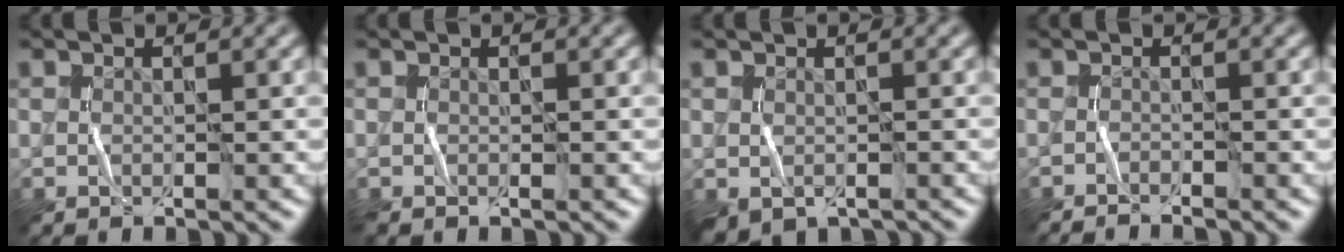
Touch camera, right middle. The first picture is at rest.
{"total": 0.5, "force": [-0.3, 0.1, 0.4], "torque": [-0.008, -0.002, -0.005]}
{"total": 2.0, "force": [-1.1, 1.2, 1.2], "torque": [-0.025, -0.014, -0.013]}
{"total": 1.8, "force": [-1.7, 0.1, 0.5], "torque": [-0.014, -0.001, -0.031]}